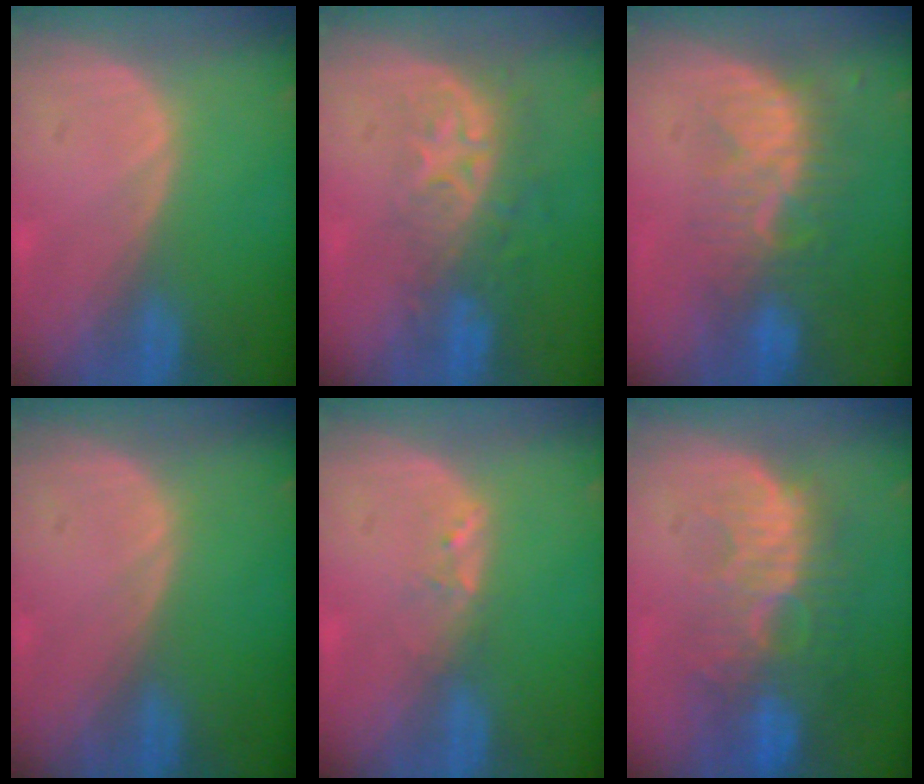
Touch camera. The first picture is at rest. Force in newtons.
{"total": 8.7, "press": 7.2, "slide": 4.9}
{"total": 8.1, "press": 7.4, "slide": 3.5}
{"total": 0.0}
{"total": 1.6, "press": 1.5, "slide": 0.3}
{"total": 10.9, "press": 9.4, "slide": 5.4}